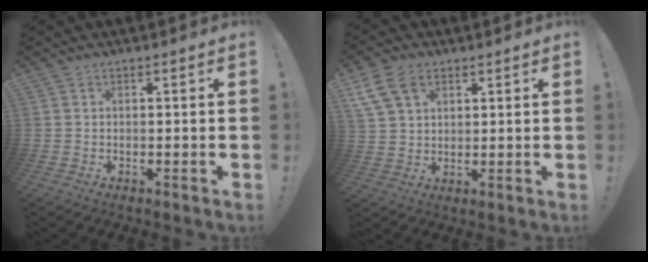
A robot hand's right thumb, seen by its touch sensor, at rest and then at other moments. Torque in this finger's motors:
{"motor_torque": [-0.29, 0.71, 0.14, 0.25, 0.26]}